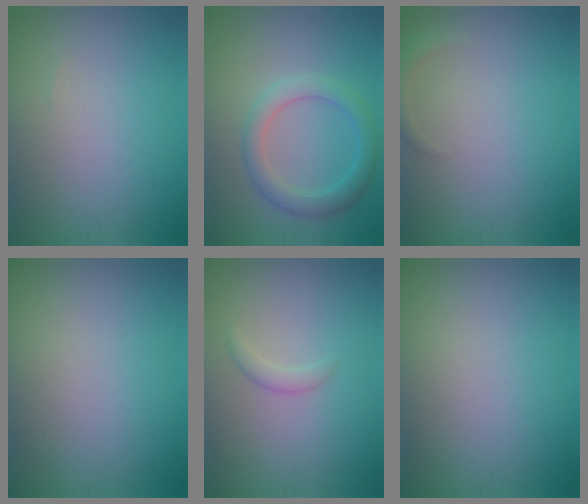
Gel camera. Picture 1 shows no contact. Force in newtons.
{"total": 3.2, "press": 3.2, "slide": 0.1}
{"total": 1.2, "press": 1.2, "slide": 0.1}
{"total": 0.0}
{"total": 1.1, "press": 1.1, "slide": 0.1}
{"total": 0.0}